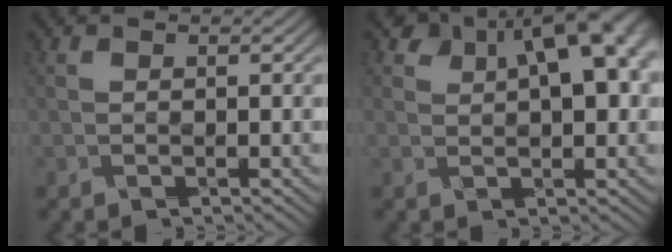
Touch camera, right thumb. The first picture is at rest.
{"total": 11.6, "force": [4.6, 6.3, 8.6], "torque": [-0.118, 0.020, 0.063]}